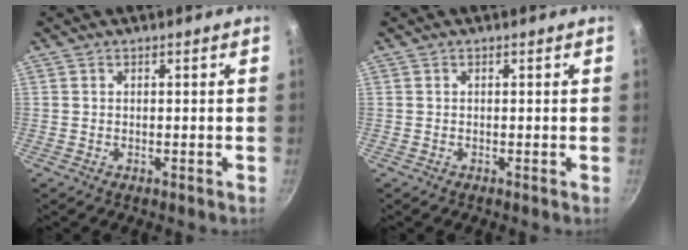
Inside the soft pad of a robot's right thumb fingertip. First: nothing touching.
{"total": 0.0}